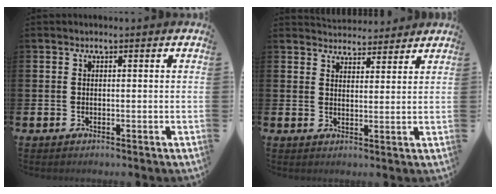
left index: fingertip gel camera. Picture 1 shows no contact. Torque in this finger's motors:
{"motor_torque": [0.23, -0.08, 0.04, 0.01]}